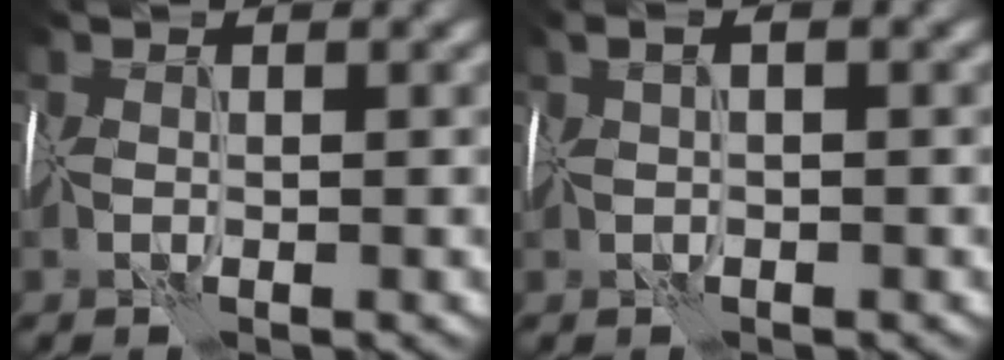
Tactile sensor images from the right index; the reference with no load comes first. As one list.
[{"total": 2.4, "force": [1.0, 0.5, 2.1], "torque": [-0.037, 0.019, 0.011]}]